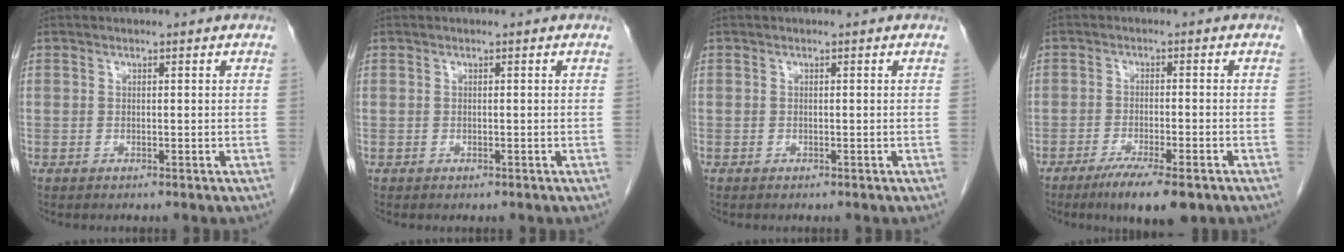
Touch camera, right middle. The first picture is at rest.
{"total": 0.0}
{"total": 0.0}
{"total": 8.2, "force": [-5.6, 1.4, 5.9], "torque": [-0.087, -0.015, -0.083]}